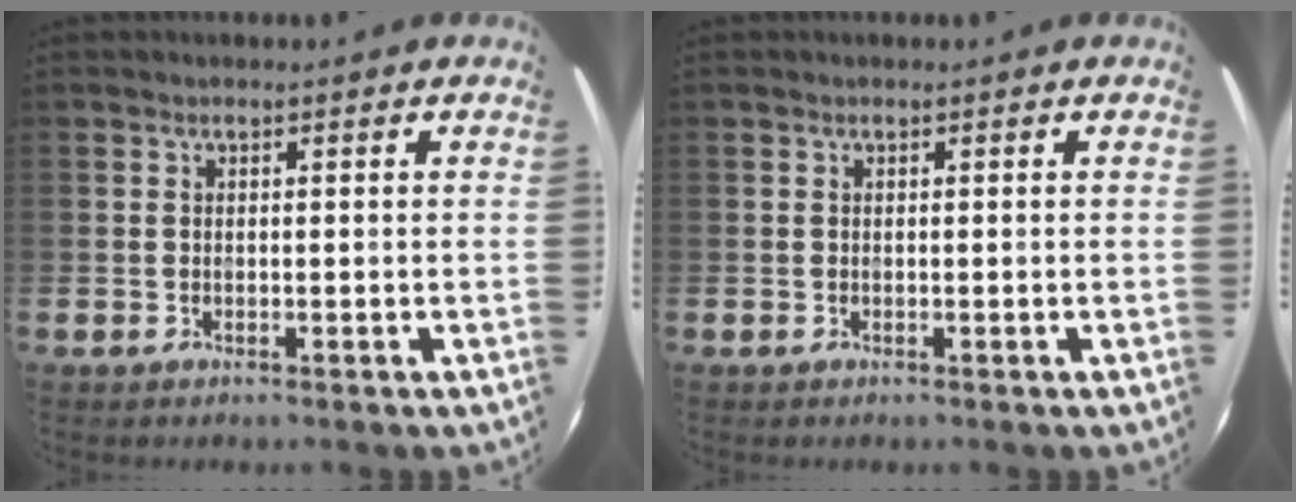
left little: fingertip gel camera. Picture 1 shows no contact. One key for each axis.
{"total": 0.0}